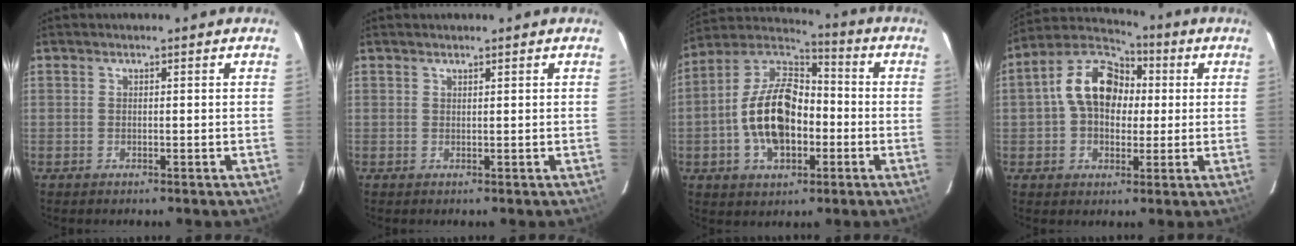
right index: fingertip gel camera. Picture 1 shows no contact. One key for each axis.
{"total": 0.7, "fx": 0.6, "fy": -0.1, "fz": 0.2, "tx": -0.007, "ty": -0.002, "tz": 0.010}
{"total": 16.7, "fx": -3.4, "fy": 9.9, "fz": 13.1, "tx": -0.255, "ty": 0.020, "tz": -0.058}
{"total": 13.0, "fx": 1.5, "fy": 9.3, "fz": 9.0, "tx": -0.173, "ty": 0.039, "tz": 0.020}